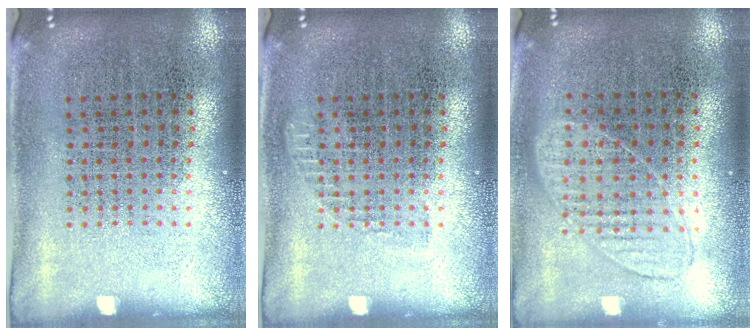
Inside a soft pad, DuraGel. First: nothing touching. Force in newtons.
{"total": 0.5, "press": 0.5, "slide": 0.2}
{"total": 0.8, "press": 0.8, "slide": 0.3}